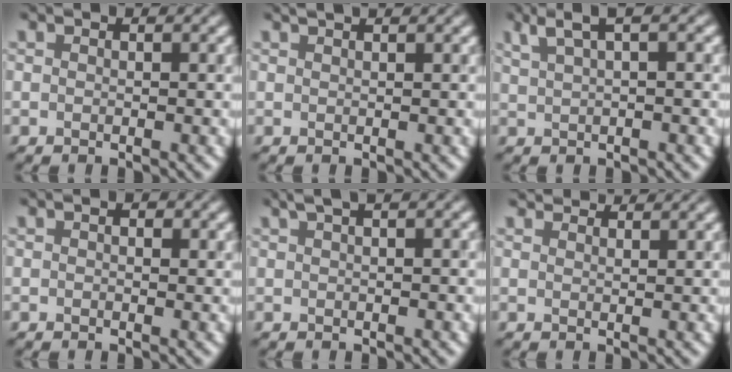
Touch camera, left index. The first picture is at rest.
{"total": 1.8, "force": [1.3, 0.5, 1.1], "torque": [-0.010, 0.004, 0.000]}
{"total": 2.9, "force": [1.9, 0.5, 2.1], "torque": [-0.028, 0.014, 0.035]}
{"total": 0.9, "force": [0.4, 0.4, 0.7], "torque": [-0.010, 0.000, 0.001]}
{"total": 2.4, "force": [1.3, 0.5, 2.0], "torque": [-0.029, 0.006, 0.016]}
{"total": 4.0, "force": [3.7, 0.9, 1.3], "torque": [-0.017, 0.012, 0.032]}